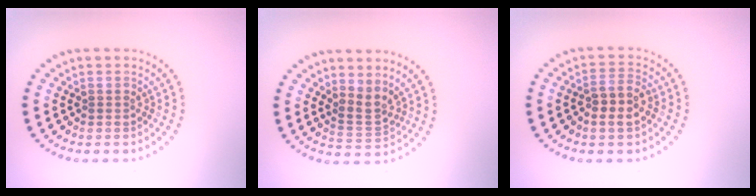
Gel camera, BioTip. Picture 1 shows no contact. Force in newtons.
{"total": 2.2, "press": 1.5, "slide": 1.7}
{"total": 2.8, "press": 2.6, "slide": 0.9}